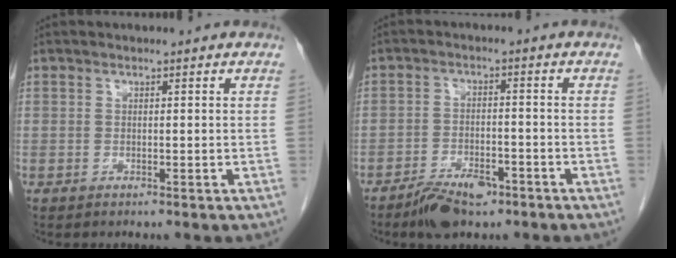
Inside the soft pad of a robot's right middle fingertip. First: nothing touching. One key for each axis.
{"total": 6.0, "fx": -4.3, "fy": 2.2, "fz": 3.5, "tx": -0.065, "ty": -0.002, "tz": -0.070}